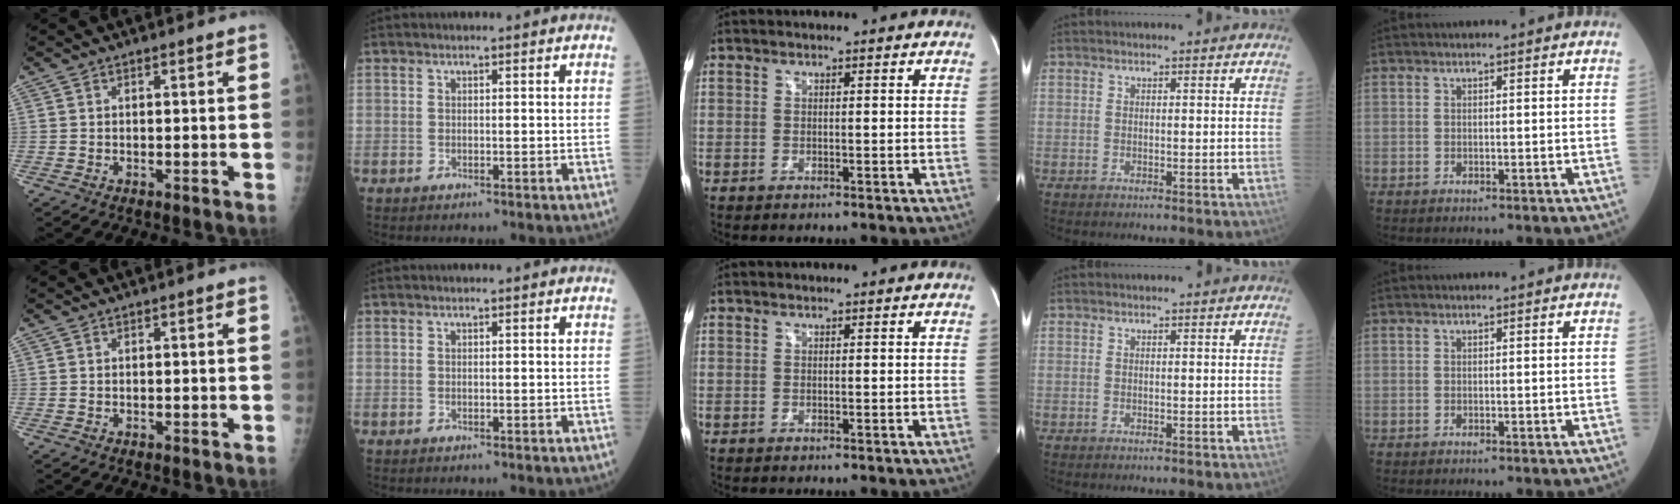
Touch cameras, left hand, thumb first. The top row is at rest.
{}